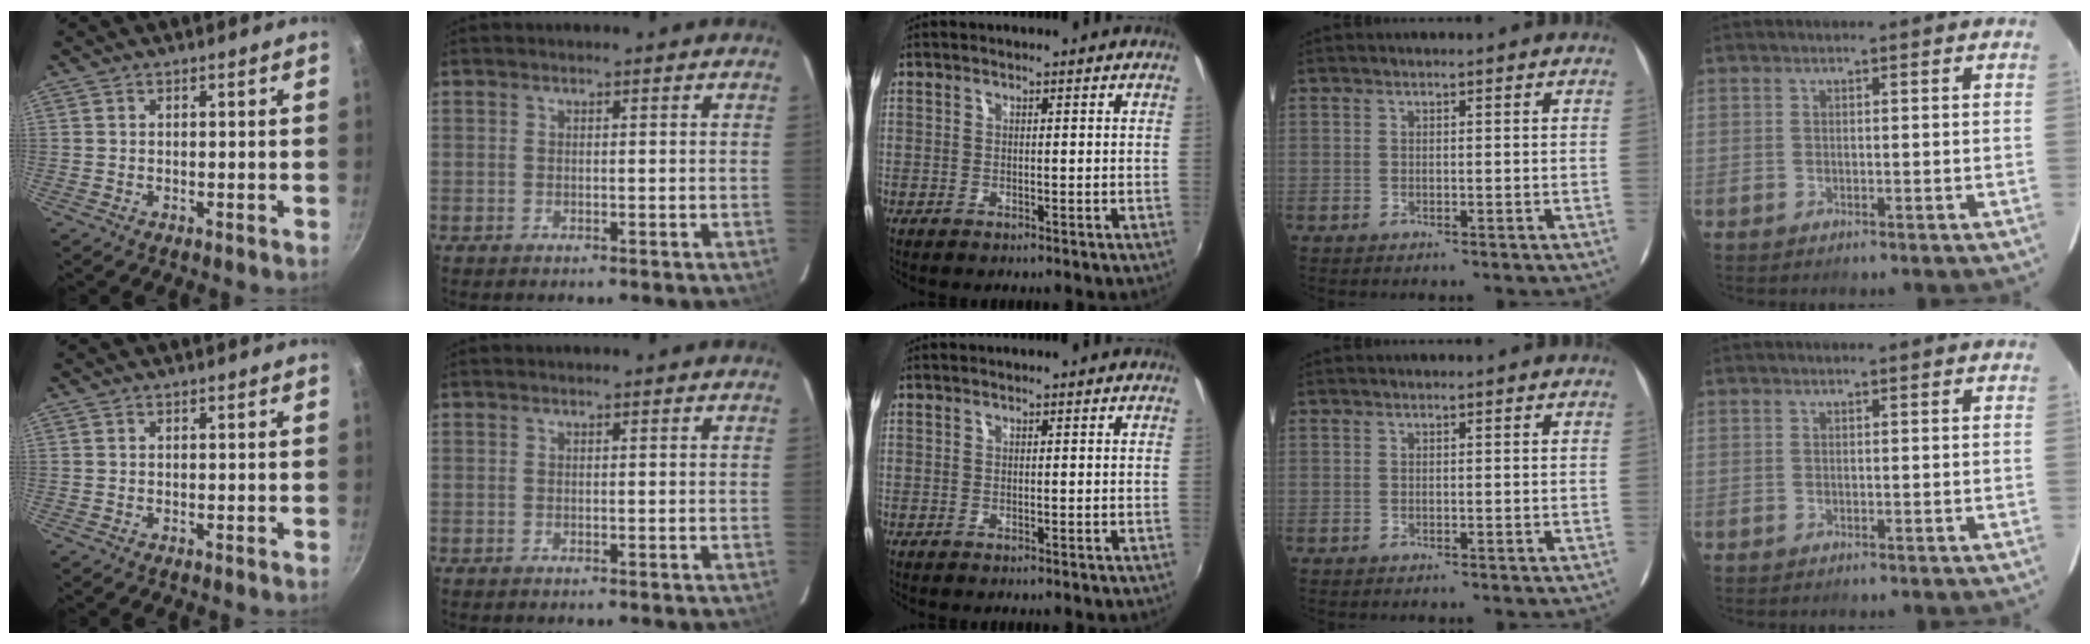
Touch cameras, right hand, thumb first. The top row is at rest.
{}